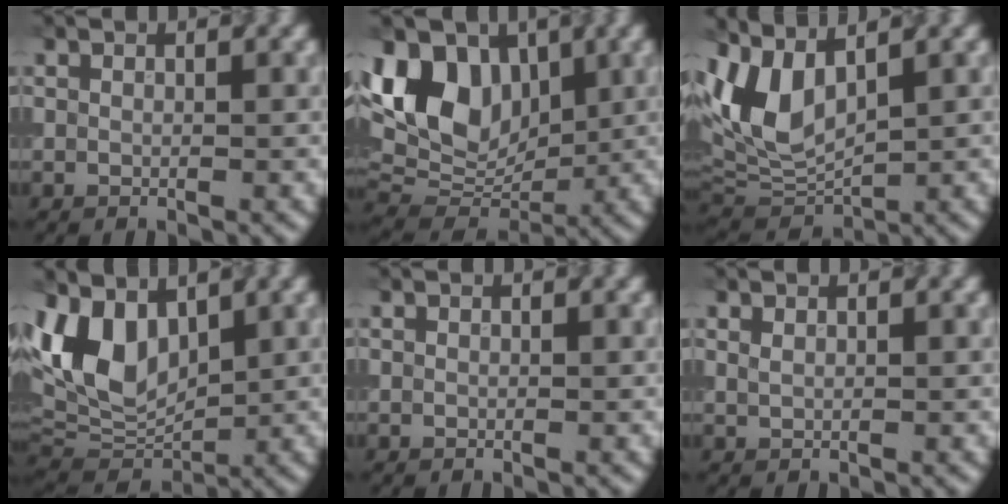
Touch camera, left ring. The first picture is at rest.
{"total": 10.5, "force": [3.2, 7.2, 7.0], "torque": [-0.128, 0.012, 0.047]}
{"total": 6.4, "force": [1.9, 3.4, 5.1], "torque": [-0.117, -0.003, 0.038]}
{"total": 7.5, "force": [2.4, 4.8, 5.3], "torque": [-0.108, -0.006, 0.040]}
{"total": 0.0}
{"total": 0.5, "force": [0.4, 0.2, 0.3], "torque": [-0.007, 0.001, 0.009]}